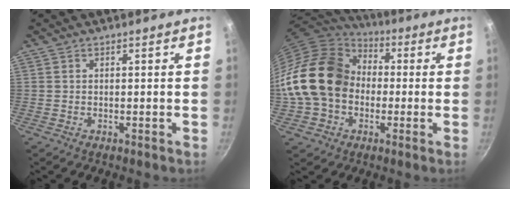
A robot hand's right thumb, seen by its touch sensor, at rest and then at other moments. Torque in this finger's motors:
{"motor_torque": [2.46, 2.55, 1.50, -1.27, 0.29]}